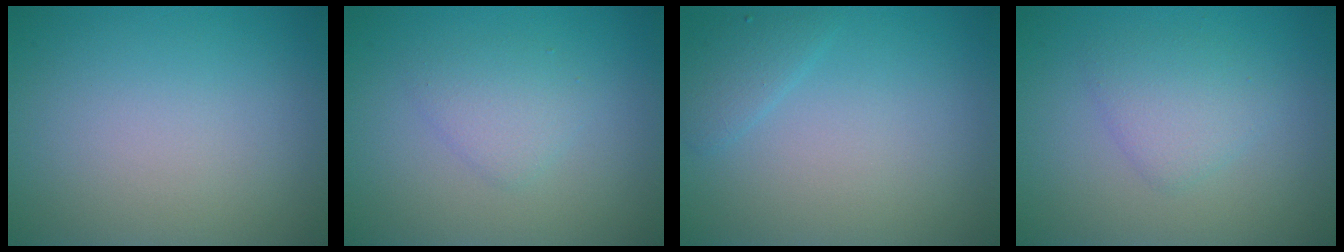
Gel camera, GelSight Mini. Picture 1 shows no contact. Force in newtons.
{"total": 1.9, "press": 1.9, "slide": 0.2}
{"total": 1.4, "press": 1.4, "slide": 0.1}
{"total": 2.4, "press": 2.4, "slide": 0.1}